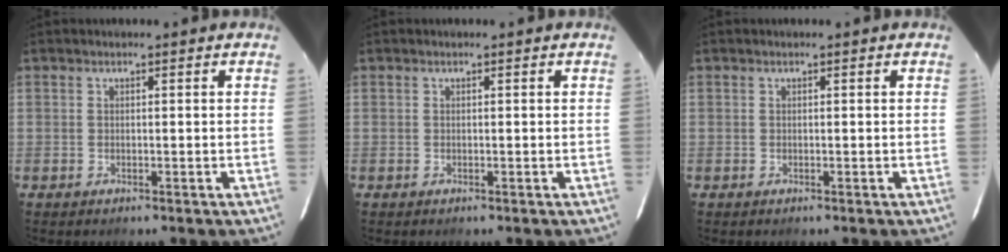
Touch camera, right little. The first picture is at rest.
{"total": 0.0}
{"total": 0.0}